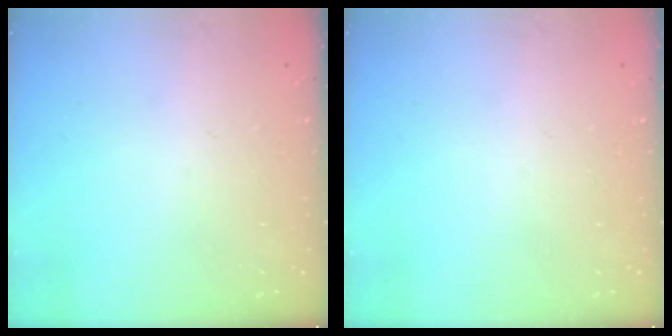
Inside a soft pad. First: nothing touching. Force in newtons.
{"total": 0.0}